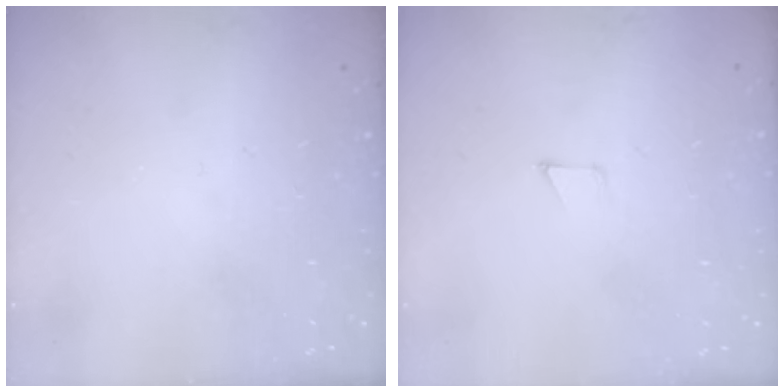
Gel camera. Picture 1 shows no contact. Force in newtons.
{"total": 2.6, "press": 2.6, "slide": 0.2}